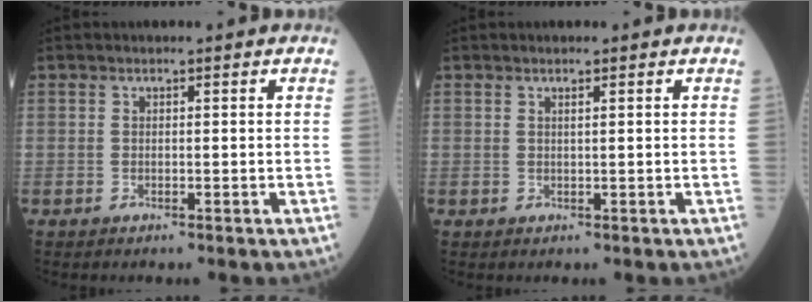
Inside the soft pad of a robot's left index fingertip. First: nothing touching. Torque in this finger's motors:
{"motor_torque": [-0.04, 0.13, -0.11, -0.02]}